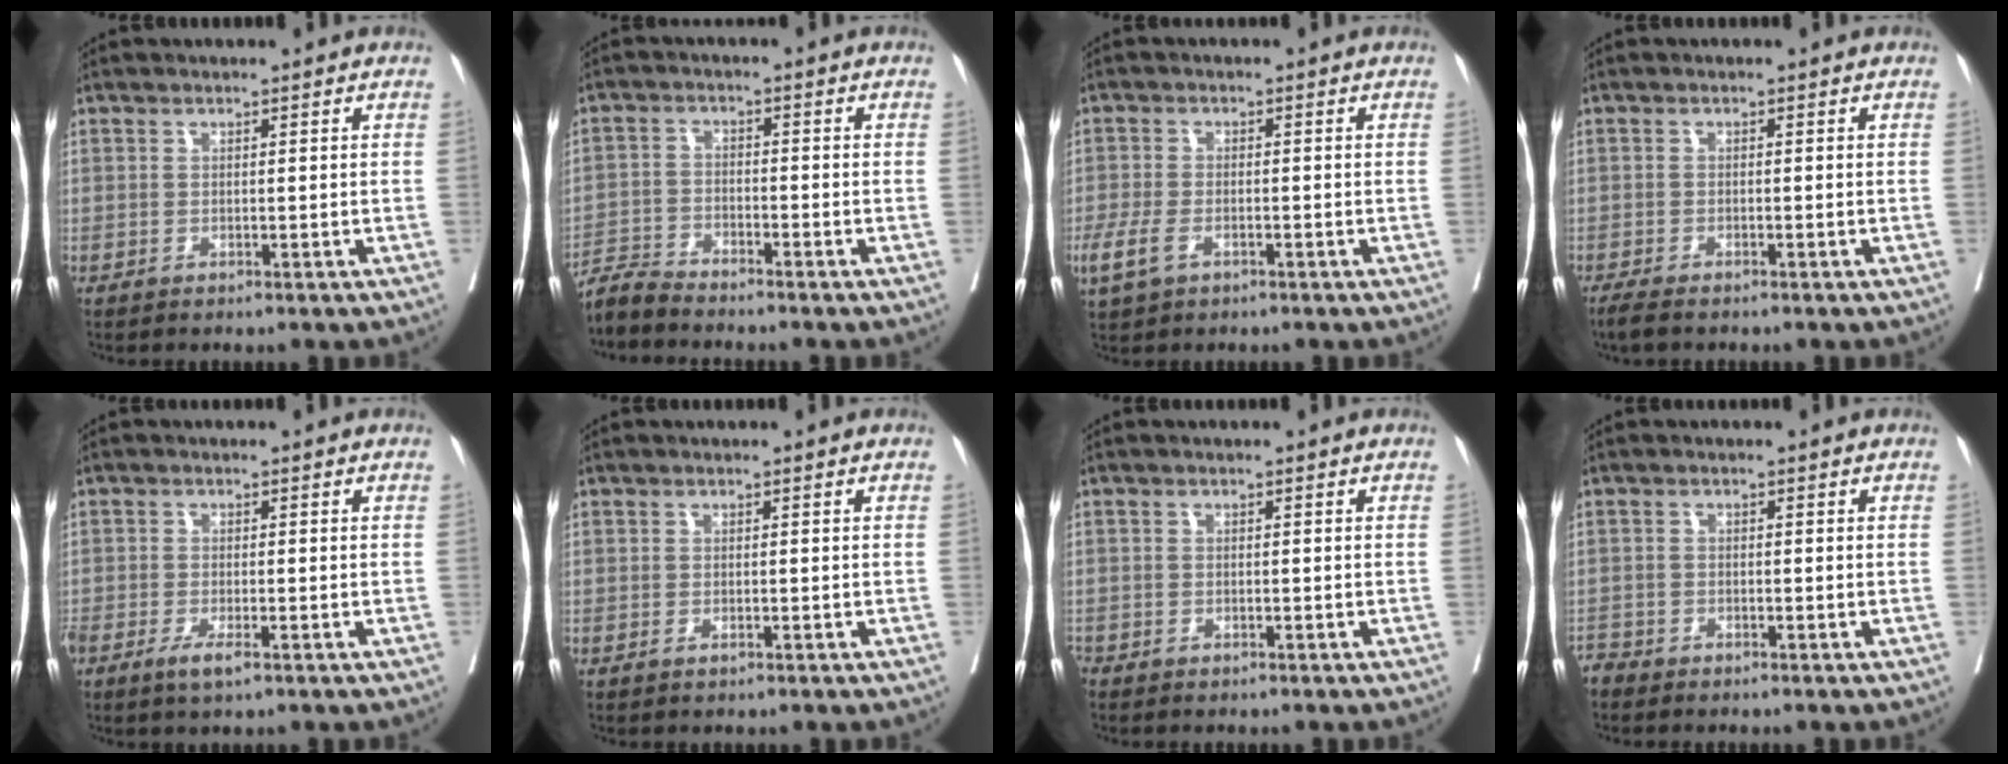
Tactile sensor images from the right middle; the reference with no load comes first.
{"total": 3.7, "force": [-3.7, -0.5, -0.2], "torque": [0.006, -0.016, -0.072]}
{"total": 4.4, "force": [-2.1, 2.3, 3.0], "torque": [-0.073, -0.006, -0.037]}
{"total": 2.6, "force": [-2.2, 0.5, 1.3], "torque": [-0.024, -0.007, -0.035]}
{"total": 3.2, "force": [-1.9, 0.8, 2.5], "torque": [-0.045, -0.004, -0.033]}
{"total": 0.7, "force": [-0.4, 0.3, 0.5], "torque": [-0.009, 0.000, -0.006]}
{"total": 1.5, "force": [-1.1, 1.0, 0.0], "torque": [-0.006, 0.004, -0.022]}
{"total": 1.7, "force": [-1.6, 0.3, -0.5], "torque": [0.011, -0.003, -0.034]}